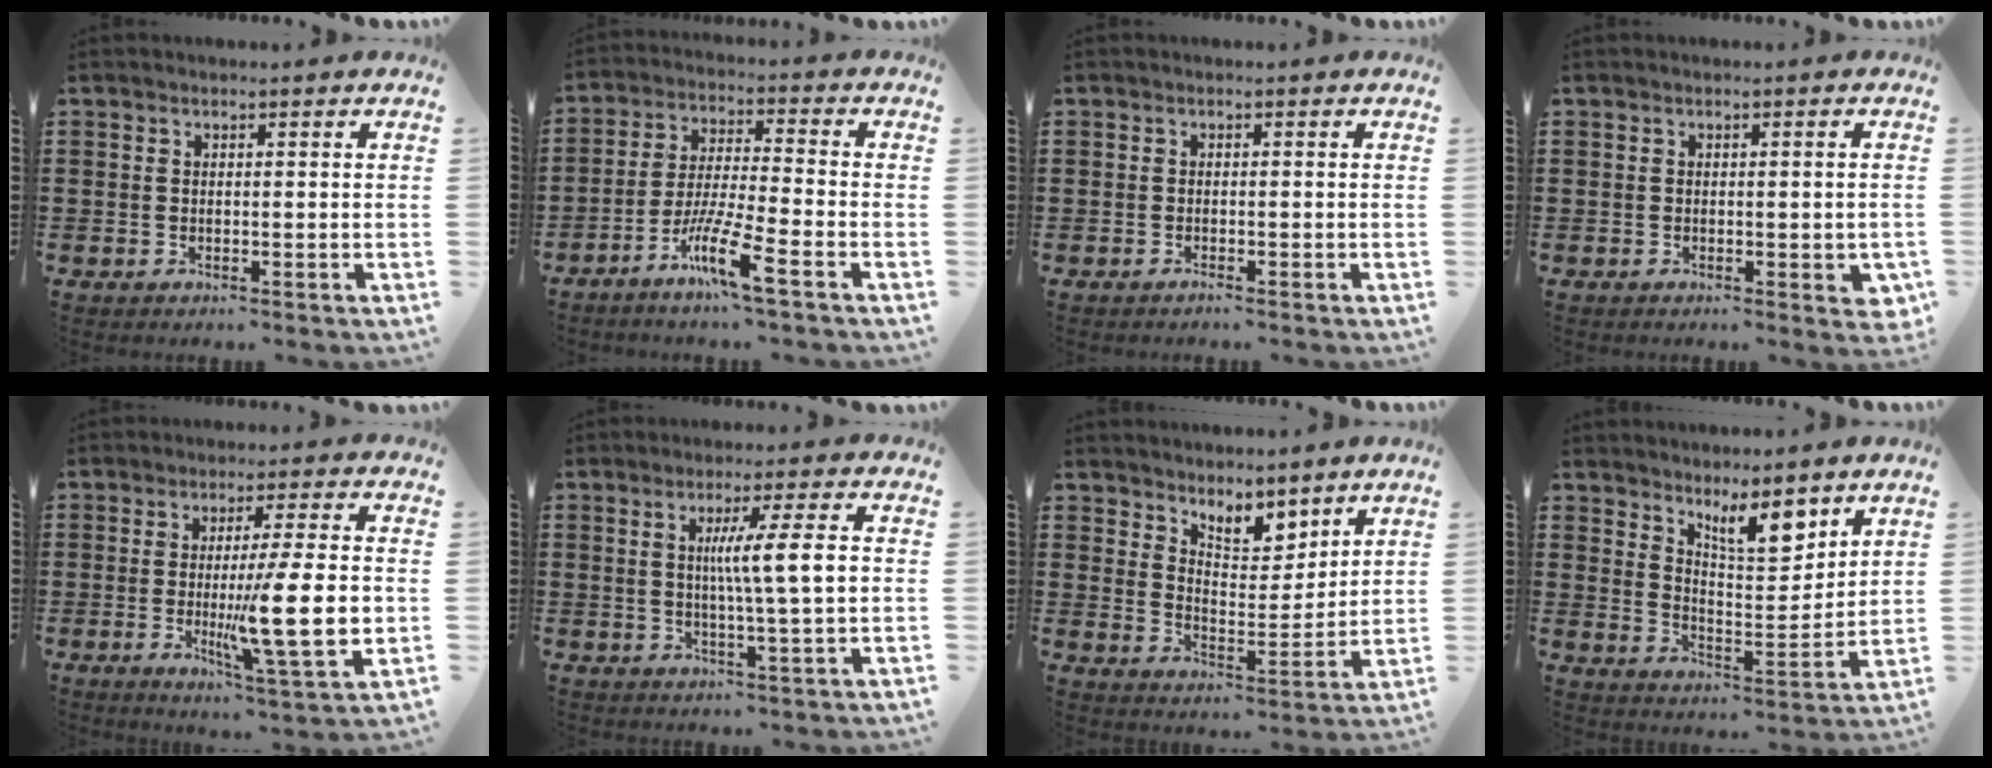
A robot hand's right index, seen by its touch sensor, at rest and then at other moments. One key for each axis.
{"total": 9.2, "fx": -5.6, "fy": 0.7, "fz": 7.2, "tx": -0.150, "ty": -0.008, "tz": -0.108}
{"total": 0.7, "fx": -0.6, "fy": -0.1, "fz": 0.3, "tx": -0.007, "ty": -0.003, "tz": -0.011}
{"total": 1.7, "fx": -0.5, "fy": 0.5, "fz": 1.5, "tx": -0.025, "ty": -0.001, "tz": -0.009}
{"total": 13.0, "fx": -1.0, "fy": 1.9, "fz": 12.8, "tx": -0.212, "ty": -0.023, "tz": -0.023}
{"total": 7.6, "fx": 0.9, "fy": -0.4, "fz": 7.5, "tx": -0.140, "ty": -0.002, "tz": 0.006}
{"total": 5.8, "fx": 5.4, "fy": 1.8, "fz": 1.5, "tx": -0.031, "ty": -0.027, "tz": 0.097}
{"total": 8.1, "fx": 6.3, "fy": 2.4, "fz": 4.5, "tx": -0.072, "ty": -0.030, "tz": 0.107}